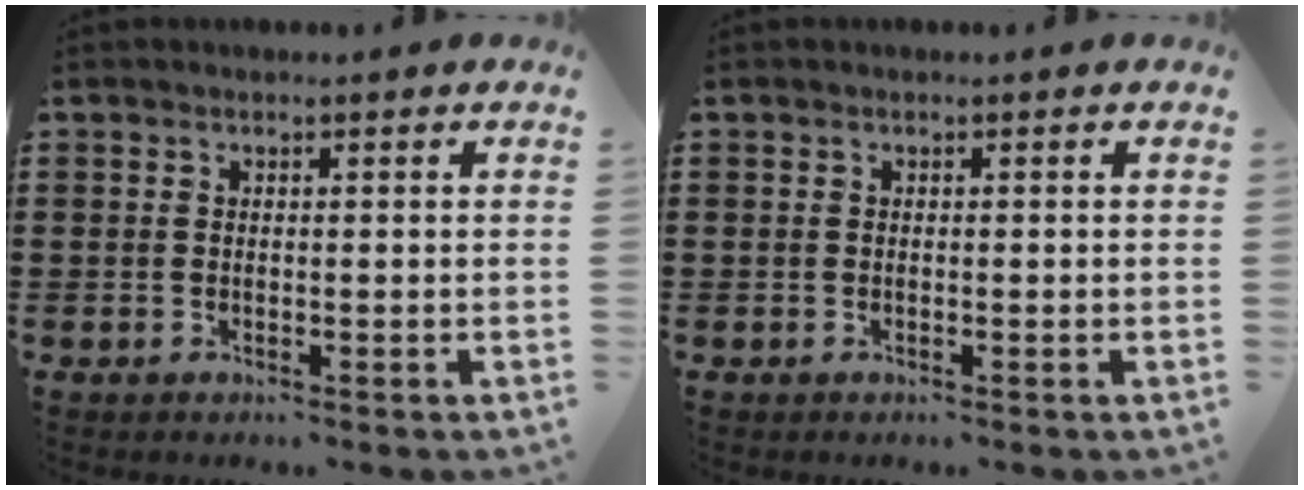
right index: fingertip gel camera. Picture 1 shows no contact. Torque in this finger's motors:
{"motor_torque": [0.16, 0.21, -0.01, -0.01]}